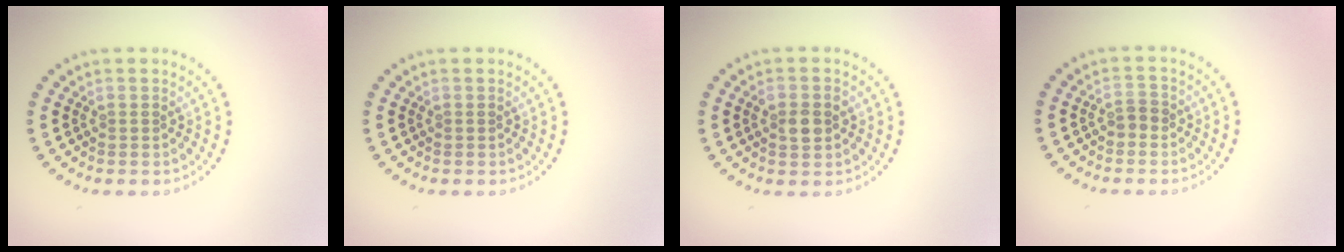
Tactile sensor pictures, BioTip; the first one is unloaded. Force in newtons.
{"total": 0.0}
{"total": 2.5, "press": 2.5, "slide": 0.3}
{"total": 1.2, "press": 1.1, "slide": 0.5}